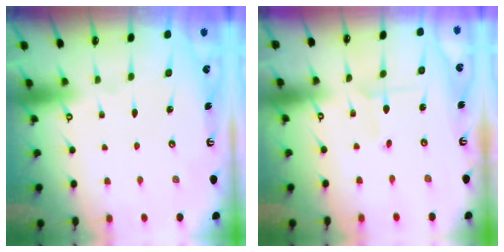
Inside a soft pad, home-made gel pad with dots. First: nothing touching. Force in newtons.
{"total": 2.3, "press": 2.3, "slide": 0.2}